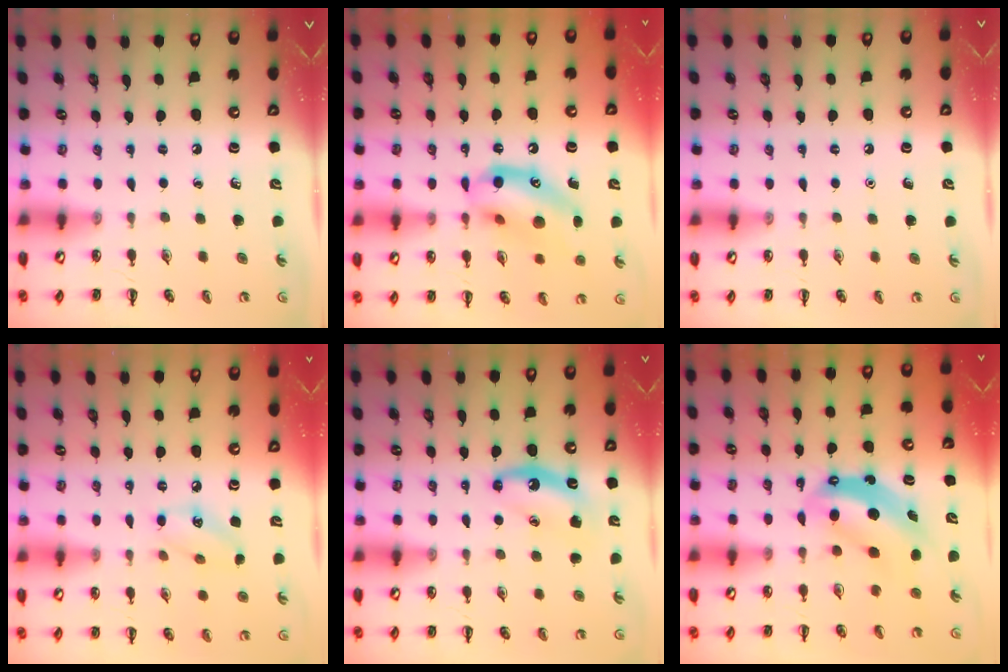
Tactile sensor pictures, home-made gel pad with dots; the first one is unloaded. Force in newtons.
{"total": 15.1, "press": 14.7, "slide": 3.3}
{"total": 1.6, "press": 1.6, "slide": 0.1}
{"total": 7.0, "press": 7.0, "slide": 0.7}
{"total": 7.0, "press": 6.9, "slide": 1.3}
{"total": 7.0, "press": 6.8, "slide": 1.4}